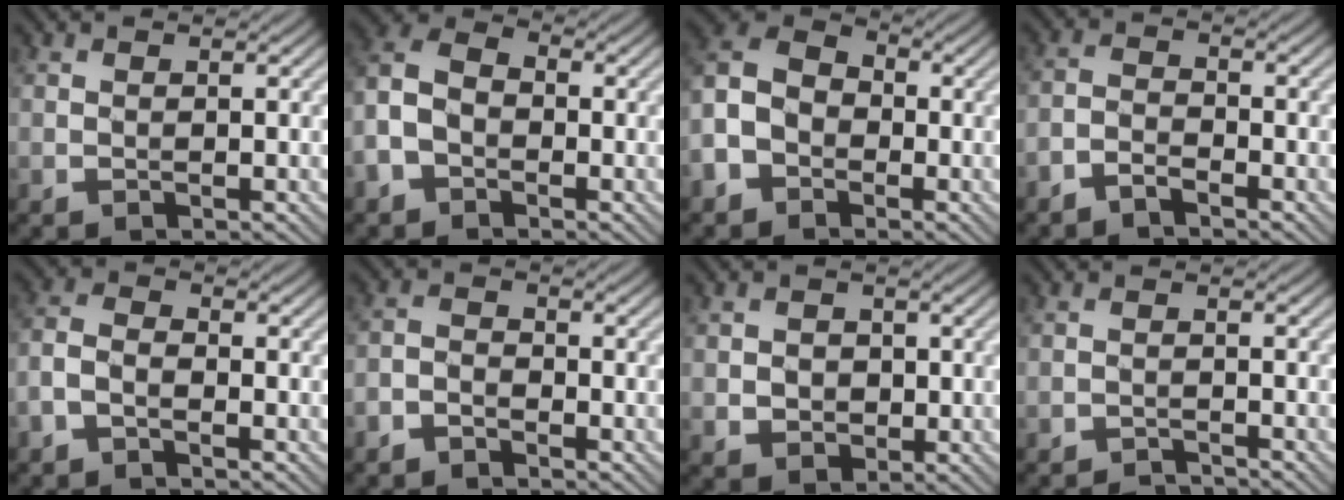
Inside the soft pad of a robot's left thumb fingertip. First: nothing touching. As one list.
[{"total": 5.6, "force": [-2.5, 3.9, 3.2], "torque": [-0.082, 0.005, -0.064]}, {"total": 7.4, "force": [-3.5, 5.3, 3.7], "torque": [-0.099, -0.004, -0.085]}, {"total": 2.9, "force": [-2.5, 0.7, 1.3], "torque": [-0.029, 0.000, -0.060]}, {"total": 3.3, "force": [-2.2, 1.4, 1.9], "torque": [-0.043, 0.002, -0.059]}, {"total": 2.5, "force": [-2.2, 0.9, 0.9], "torque": [-0.017, 0.002, -0.053]}, {"total": 2.9, "force": [-0.3, 2.6, 1.2], "torque": [-0.021, -0.006, -0.012]}, {"total": 1.9, "force": [-1.9, 0.1, 0.3], "torque": [-0.001, 0.003, -0.038]}]